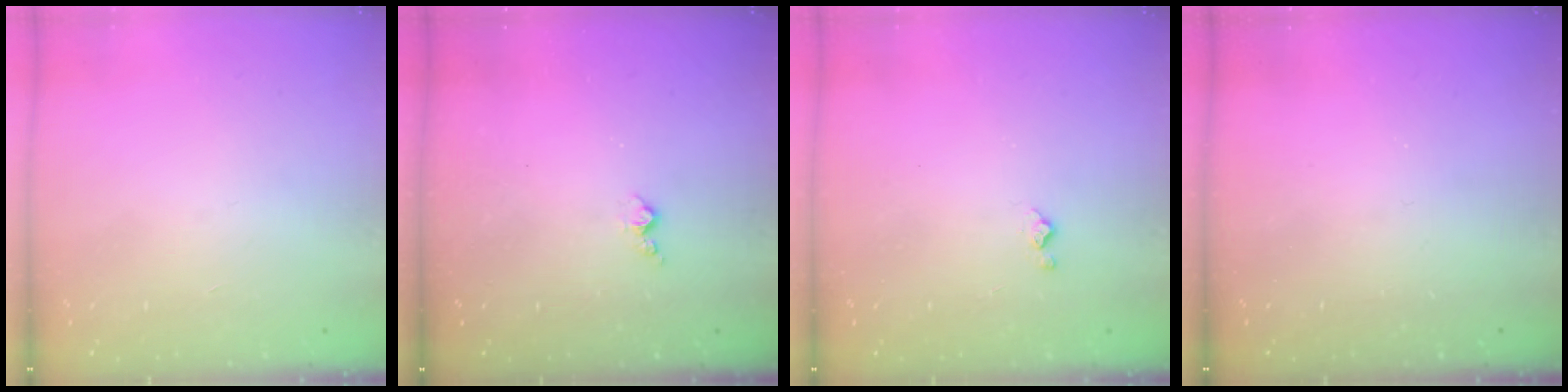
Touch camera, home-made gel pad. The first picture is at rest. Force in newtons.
{"total": 3.7, "press": 3.7, "slide": 0.4}
{"total": 2.9, "press": 2.9, "slide": 0.5}
{"total": 0.0}